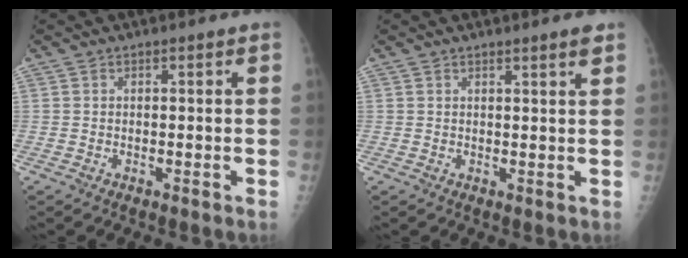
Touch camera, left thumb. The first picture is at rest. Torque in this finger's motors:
{"motor_torque": [-0.14, -0.23, -0.20, 0.15, 0.08]}